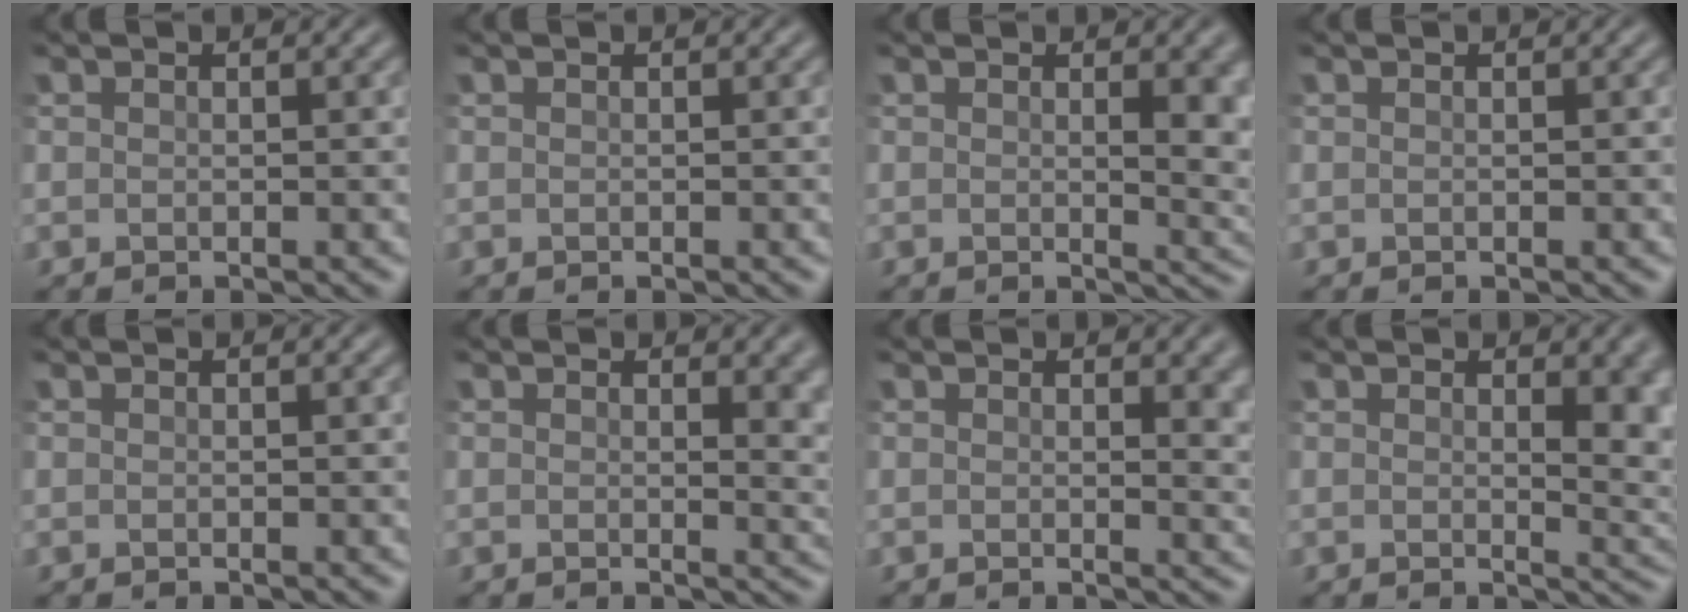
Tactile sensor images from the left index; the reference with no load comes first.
{"total": 0.0}
{"total": 4.7, "force": [0.8, 1.6, 4.4], "torque": [-0.038, -0.004, 0.014]}
{"total": 0.0}
{"total": 0.0}
{"total": 3.7, "force": [1.1, 1.6, 3.2], "torque": [-0.025, -0.007, 0.019]}
{"total": 3.3, "force": [1.0, 1.3, 2.8], "torque": [-0.021, -0.004, 0.016]}
{"total": 5.0, "force": [0.9, 1.9, 4.5], "torque": [-0.042, -0.009, 0.020]}